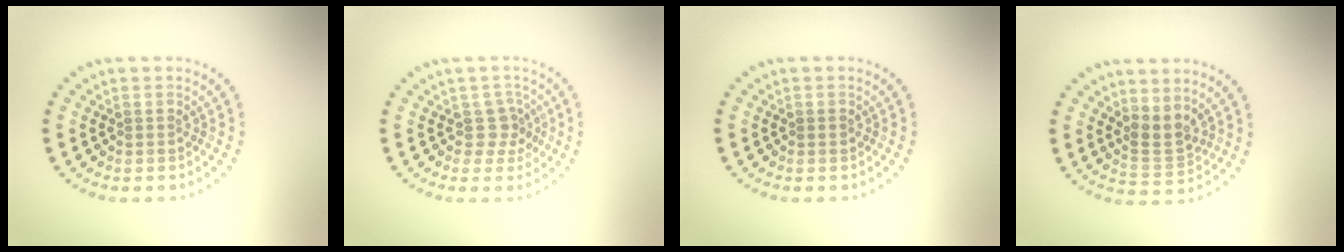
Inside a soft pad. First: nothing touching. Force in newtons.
{"total": 2.0, "press": 1.5, "slide": 1.3}
{"total": 0.5, "press": 0.5, "slide": 0.0}
{"total": 2.6, "press": 2.2, "slide": 1.5}